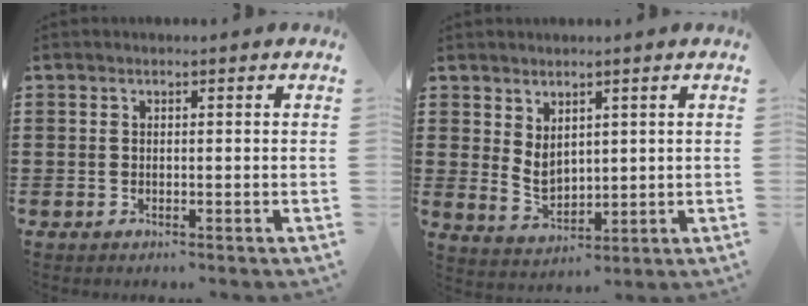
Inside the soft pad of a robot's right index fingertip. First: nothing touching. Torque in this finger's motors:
{"motor_torque": [1.01, 1.13, 0.18, 0.04]}